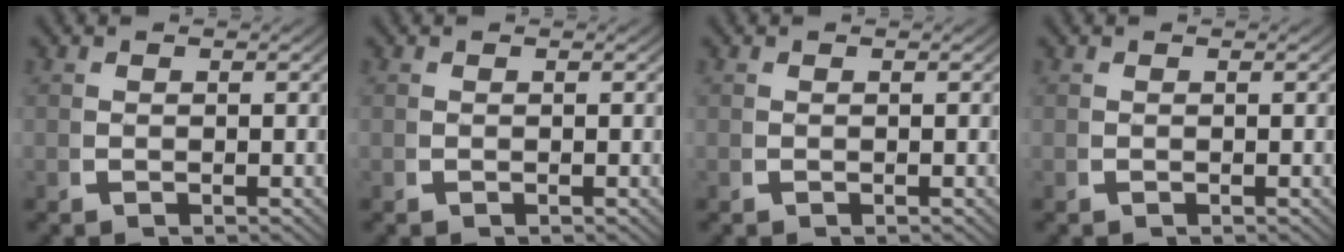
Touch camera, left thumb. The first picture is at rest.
{"total": 0.0}
{"total": 0.0}
{"total": 0.0}